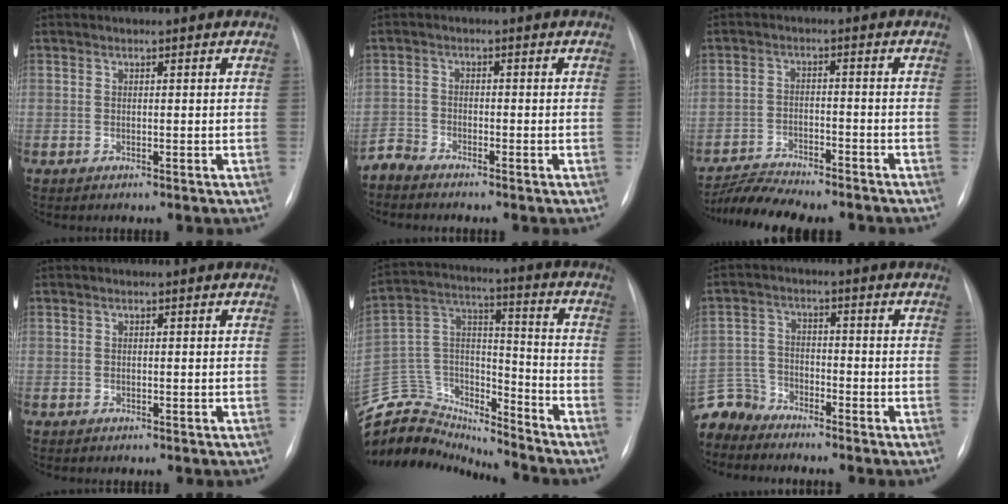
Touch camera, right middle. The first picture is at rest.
{"total": 2.4, "force": [-2.4, 0.1, -0.4], "torque": [0.012, -0.012, -0.048]}
{"total": 9.2, "force": [-8.7, 1.0, 2.8], "torque": [-0.044, 0.001, -0.138]}
{"total": 0.0}
{"total": 18.6, "force": [-17.9, 4.6, 2.1], "torque": [-0.051, 0.070, -0.300]}
{"total": 8.7, "force": [-8.4, 2.4, 0.0], "torque": [-0.011, 0.010, -0.170]}